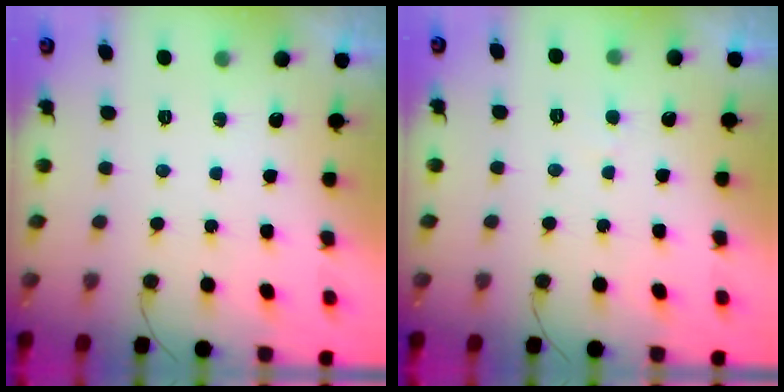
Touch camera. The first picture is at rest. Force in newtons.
{"total": 1.7, "press": 1.7, "slide": 0.1}